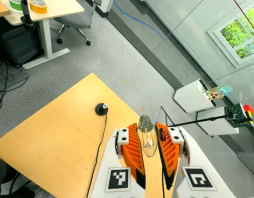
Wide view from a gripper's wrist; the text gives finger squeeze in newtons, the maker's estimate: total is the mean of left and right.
{"total": 19.3, "left": 21.8, "right": 16.8}